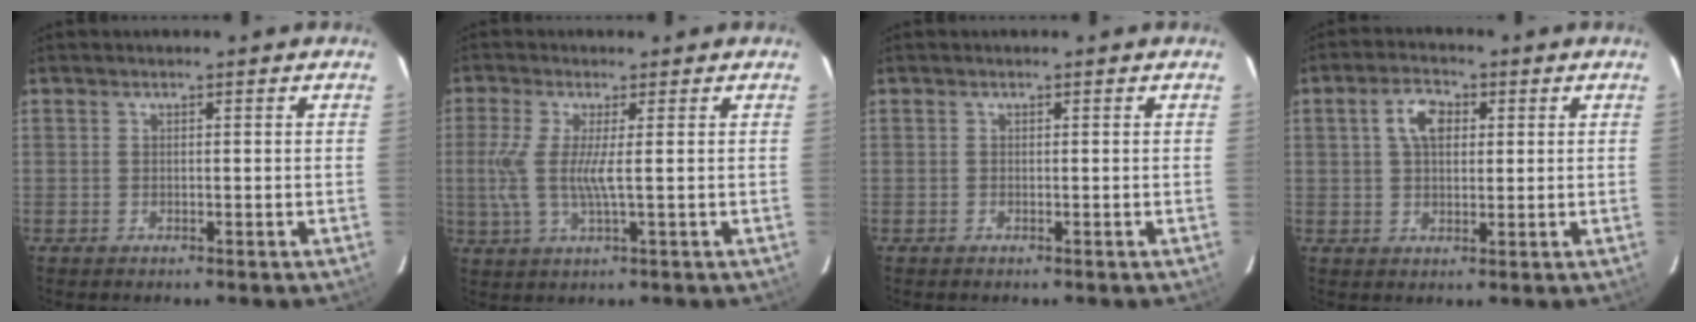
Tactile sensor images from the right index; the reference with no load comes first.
{"total": 6.5, "force": [0.1, 0.4, 6.5], "torque": [-0.148, -0.006, -0.001]}
{"total": 0.0}
{"total": 5.6, "force": [1.6, 3.5, 4.1], "torque": [-0.074, 0.017, 0.029]}